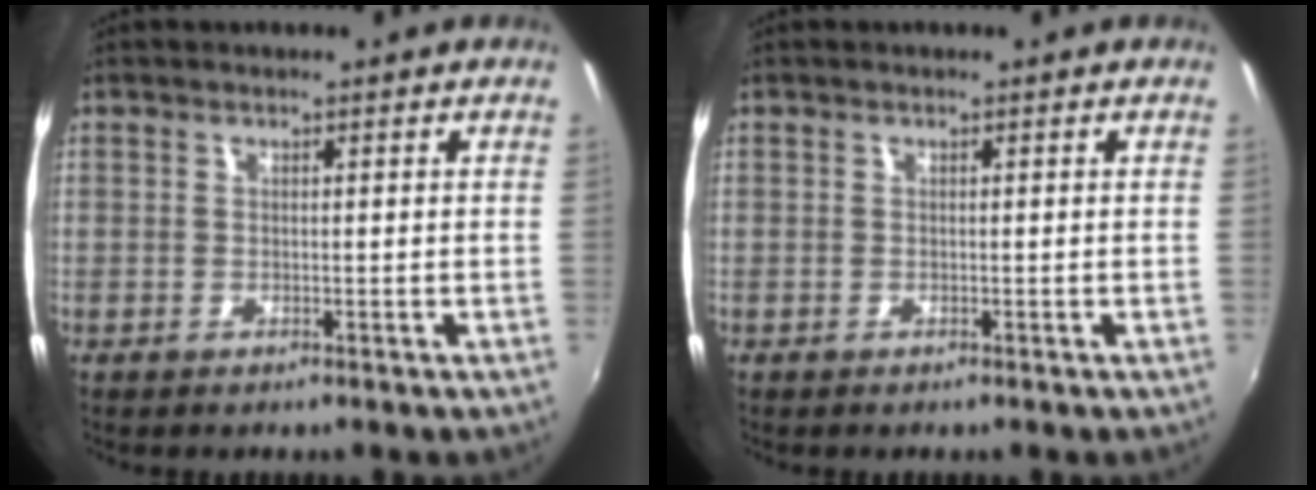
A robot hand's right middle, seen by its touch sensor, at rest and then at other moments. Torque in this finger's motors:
{"motor_torque": [-0.20, -0.07, -0.02, 0.01]}